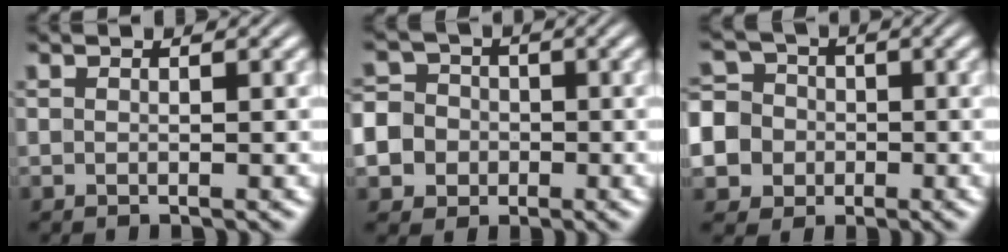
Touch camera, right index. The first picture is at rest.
{"total": 10.2, "force": [-1.9, 9.4, 3.5], "torque": [-0.091, -0.040, -0.032]}
{"total": 11.3, "force": [-1.8, 10.5, 3.8], "torque": [-0.106, -0.048, -0.031]}